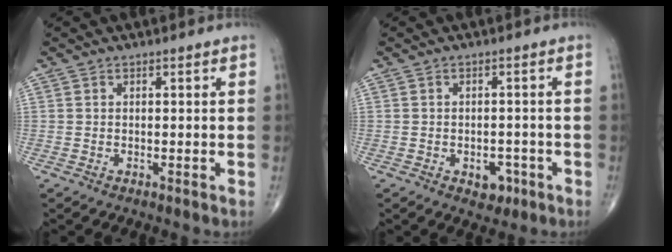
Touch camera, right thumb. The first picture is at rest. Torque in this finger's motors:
{"motor_torque": [0.82, 0.39, 0.01, -0.38, 0.00]}